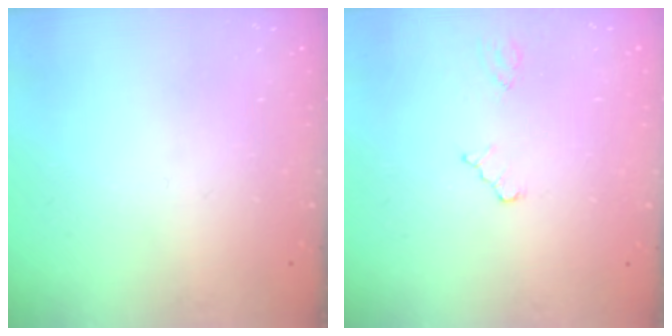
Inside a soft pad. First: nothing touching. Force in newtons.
{"total": 3.5, "press": 3.5, "slide": 0.3}